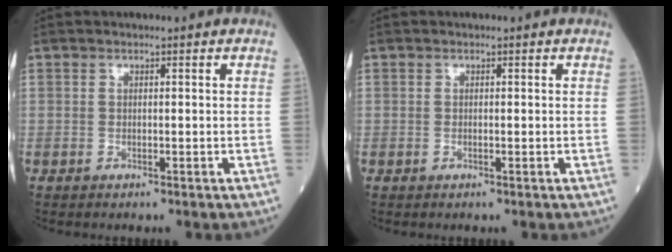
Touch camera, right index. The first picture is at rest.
{"total": 0.0}